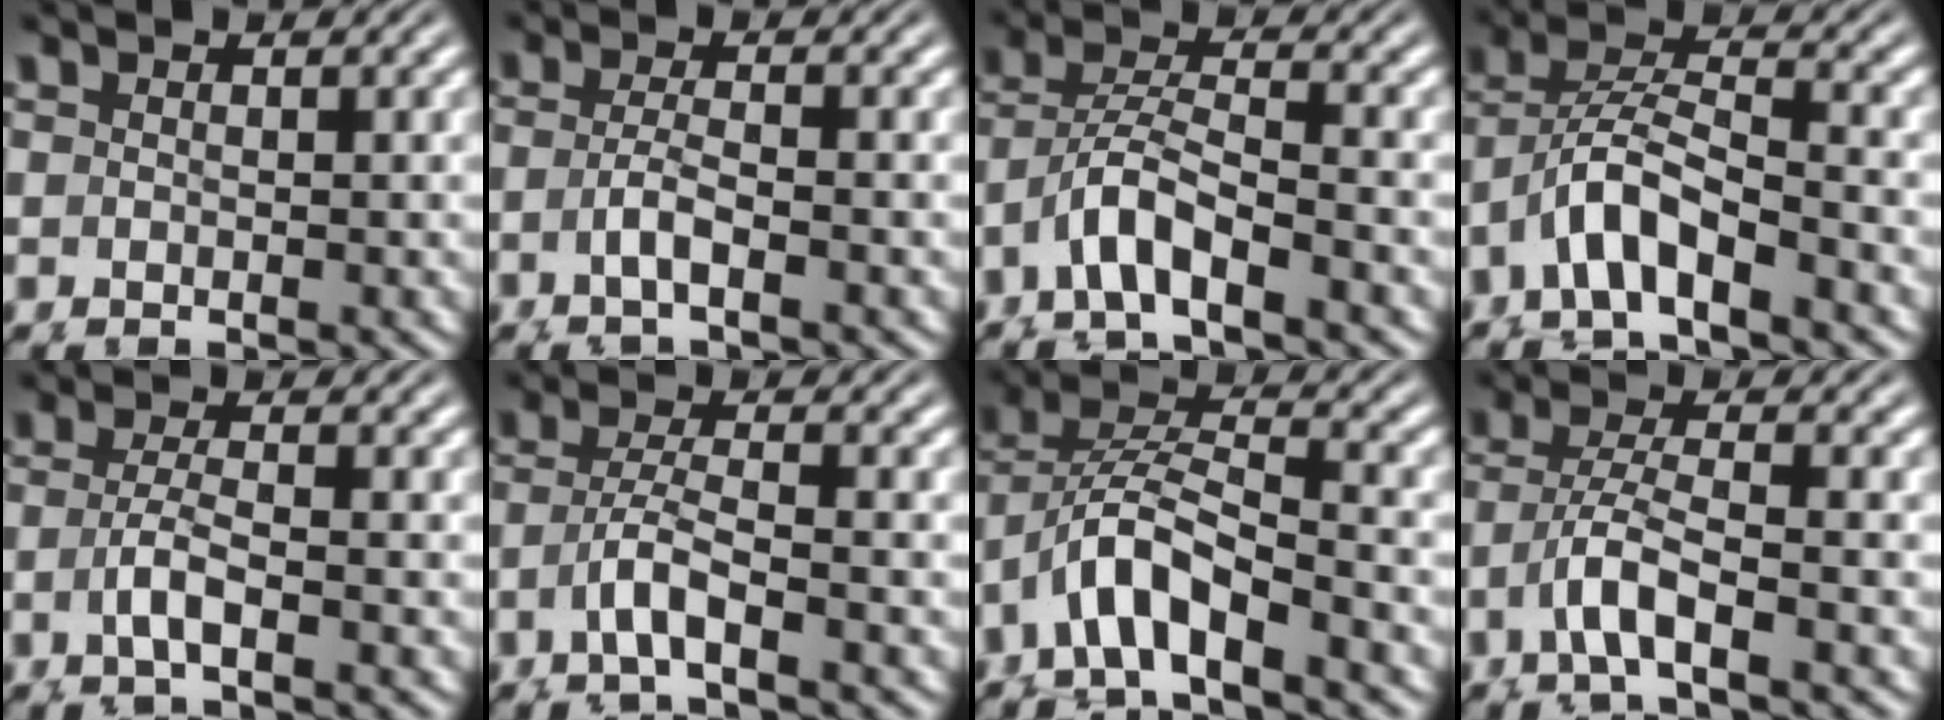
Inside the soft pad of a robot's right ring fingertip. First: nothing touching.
{"total": 2.4, "force": [-1.0, 0.1, 2.2], "torque": [-0.047, -0.012, -0.012]}
{"total": 4.7, "force": [-0.9, 3.1, 3.4], "torque": [-0.095, -0.013, -0.014]}
{"total": 6.3, "force": [-0.5, 4.8, 4.1], "torque": [-0.107, -0.007, -0.015]}
{"total": 2.9, "force": [-1.0, 0.6, 2.7], "torque": [-0.060, -0.014, -0.009]}
{"total": 3.3, "force": [-1.2, 1.2, 2.9], "torque": [-0.073, -0.017, -0.011]}
{"total": 7.4, "force": [-0.5, 5.7, 4.7], "torque": [-0.117, -0.005, -0.014]}
{"total": 3.6, "force": [-1.0, 1.3, 3.1], "torque": [-0.087, -0.019, -0.006]}